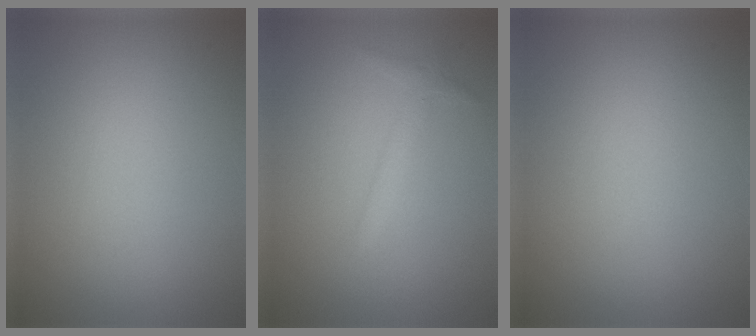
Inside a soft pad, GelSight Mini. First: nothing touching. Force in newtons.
{"total": 1.3, "press": 1.3, "slide": 0.0}
{"total": 0.0}